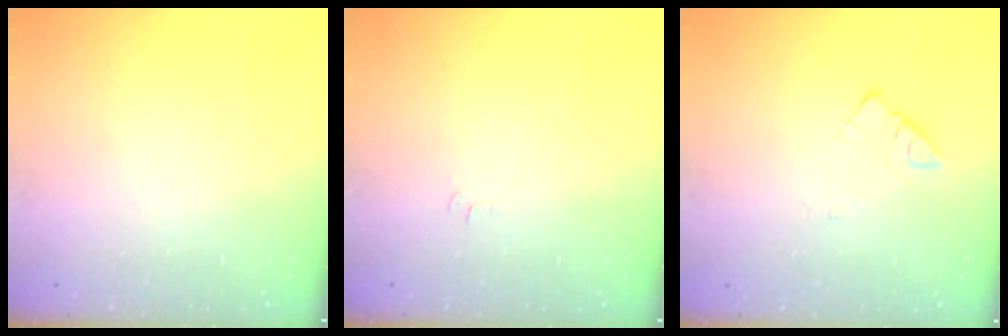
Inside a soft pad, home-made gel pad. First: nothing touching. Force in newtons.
{"total": 3.3, "press": 3.3, "slide": 0.5}
{"total": 3.1, "press": 3.1, "slide": 0.5}